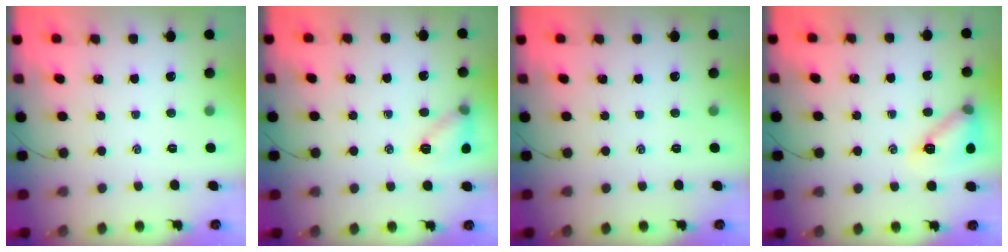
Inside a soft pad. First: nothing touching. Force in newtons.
{"total": 9.8, "press": 9.8, "slide": 1.0}
{"total": 0.0}
{"total": 12.8, "press": 12.7, "slide": 0.7}